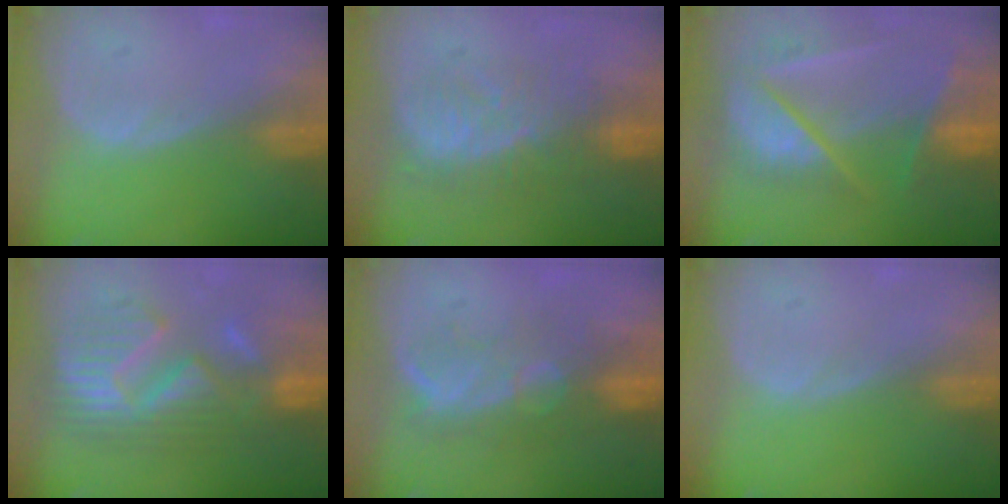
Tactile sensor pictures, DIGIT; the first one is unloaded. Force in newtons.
{"total": 8.0, "press": 7.9, "slide": 1.5}
{"total": 9.8, "press": 8.3, "slide": 5.2}
{"total": 11.5, "press": 11.4, "slide": 1.0}
{"total": 9.6, "press": 8.5, "slide": 4.4}
{"total": 0.0}